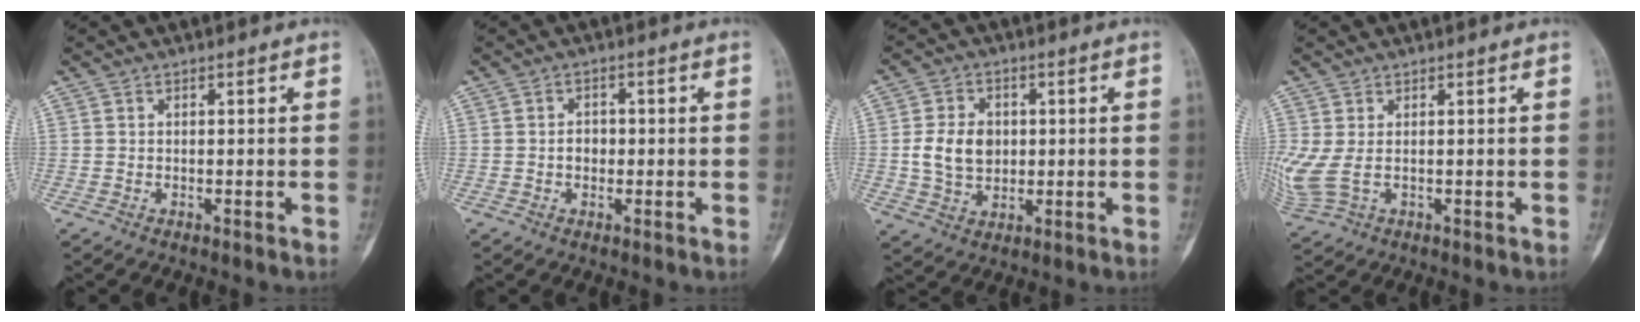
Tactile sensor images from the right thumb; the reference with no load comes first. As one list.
[{"total": 2.5, "force": [-0.3, 2.0, 1.5], "torque": [-0.014, 0.008, -0.009]}, {"total": 8.6, "force": [0.4, 6.6, 5.5], "torque": [-0.082, -0.001, 0.012]}, {"total": 5.8, "force": [0.1, 3.1, 4.9], "torque": [-0.135, 0.005, 0.014]}]